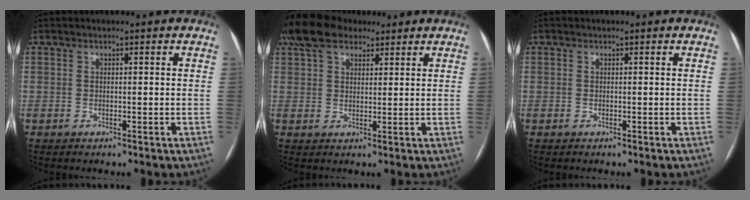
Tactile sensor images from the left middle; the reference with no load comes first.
{"total": 8.5, "force": [6.4, 4.2, 3.9], "torque": [-0.081, 0.039, 0.119]}
{"total": 0.0}